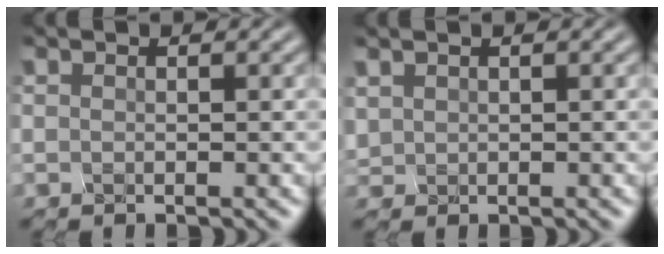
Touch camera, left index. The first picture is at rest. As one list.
[{"total": 1.4, "force": [0.6, -0.7, -1.1], "torque": [-0.001, 0.006, 0.035]}]